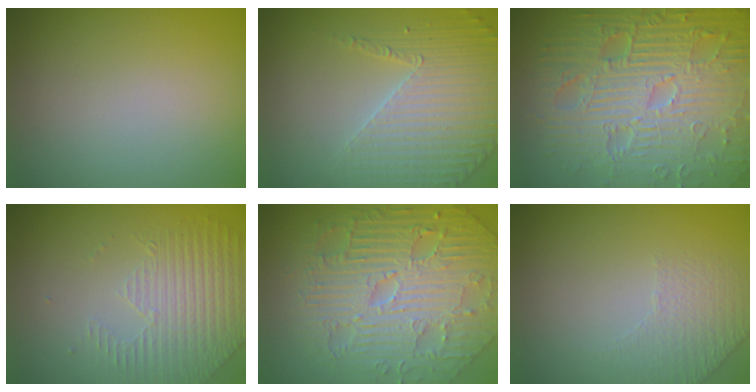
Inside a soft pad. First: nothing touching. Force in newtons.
{"total": 3.7, "press": 3.7, "slide": 0.7}
{"total": 12.5, "press": 8.0, "slide": 9.7}
{"total": 2.1, "press": 1.8, "slide": 1.0}
{"total": 8.2, "press": 6.6, "slide": 4.8}
{"total": 1.5, "press": 1.0, "slide": 1.1}